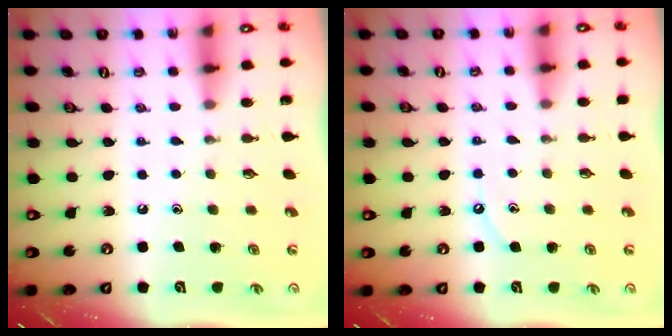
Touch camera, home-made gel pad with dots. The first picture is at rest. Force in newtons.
{"total": 4.2, "press": 4.2, "slide": 0.6}